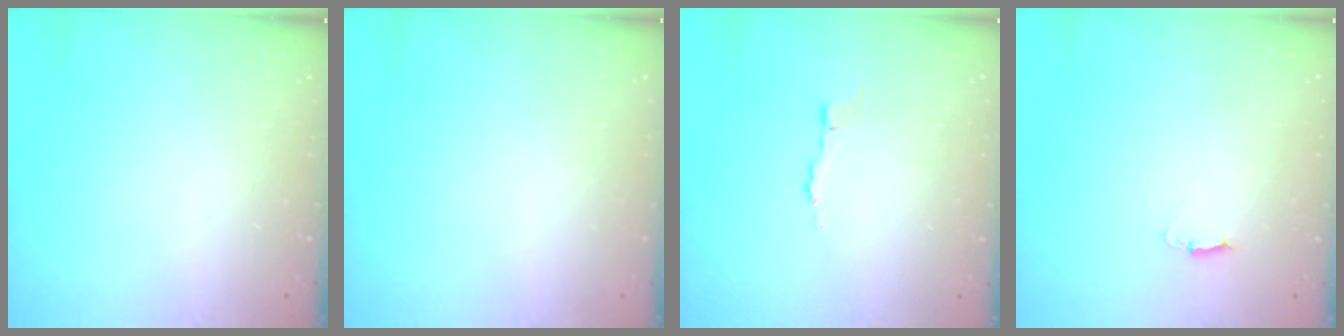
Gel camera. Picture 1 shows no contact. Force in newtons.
{"total": 0.0}
{"total": 2.9, "press": 2.9, "slide": 0.3}
{"total": 5.3, "press": 5.3, "slide": 0.5}